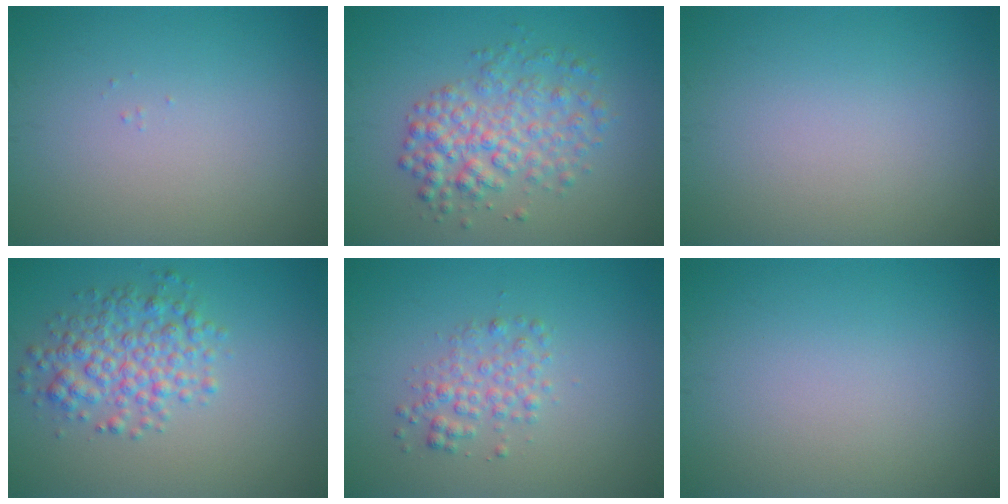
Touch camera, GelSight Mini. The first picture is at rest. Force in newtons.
{"total": 4.5, "press": 4.5, "slide": 0.1}
{"total": 0.0}
{"total": 4.2, "press": 4.2, "slide": 0.0}
{"total": 2.2, "press": 2.2, "slide": 0.0}
{"total": 0.0}